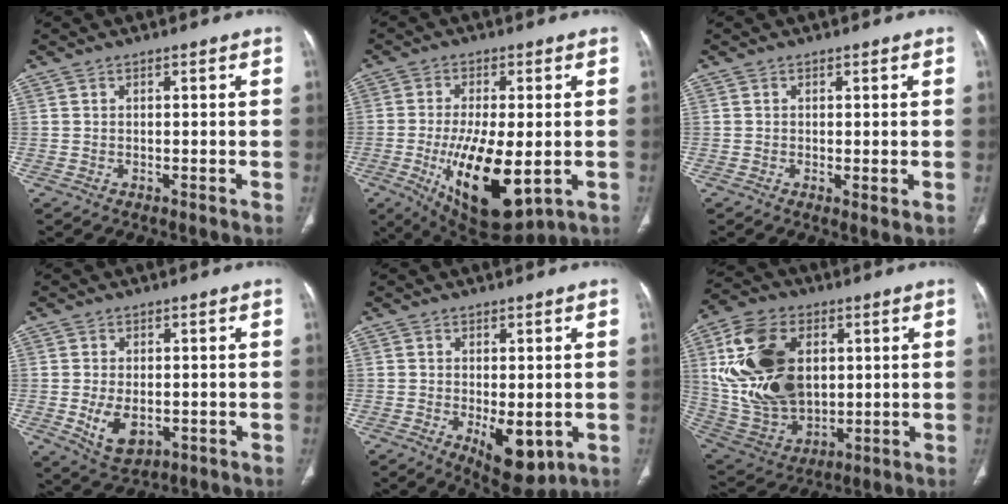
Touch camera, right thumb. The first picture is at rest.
{"total": 17.0, "force": [-3.9, 6.9, 15.0], "torque": [-0.259, -0.022, -0.044]}
{"total": 1.6, "force": [-0.2, 0.5, 1.5], "torque": [-0.032, -0.008, -0.002]}
{"total": 6.9, "force": [-1.3, 4.3, 5.2], "torque": [-0.084, -0.009, -0.009]}
{"total": 8.9, "force": [-2.4, 4.3, 7.4], "torque": [-0.095, -0.015, -0.020]}
{"total": 22.4, "force": [4.2, 15.0, 16.1], "torque": [-0.298, -0.013, 0.093]}